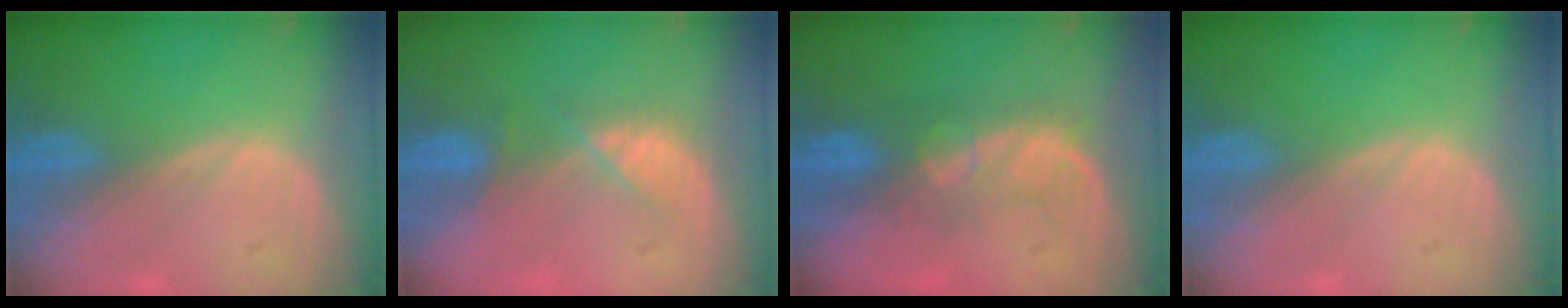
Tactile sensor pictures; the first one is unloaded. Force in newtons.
{"total": 3.3, "press": 3.2, "slide": 0.7}
{"total": 5.6, "press": 5.5, "slide": 1.3}
{"total": 0.0}